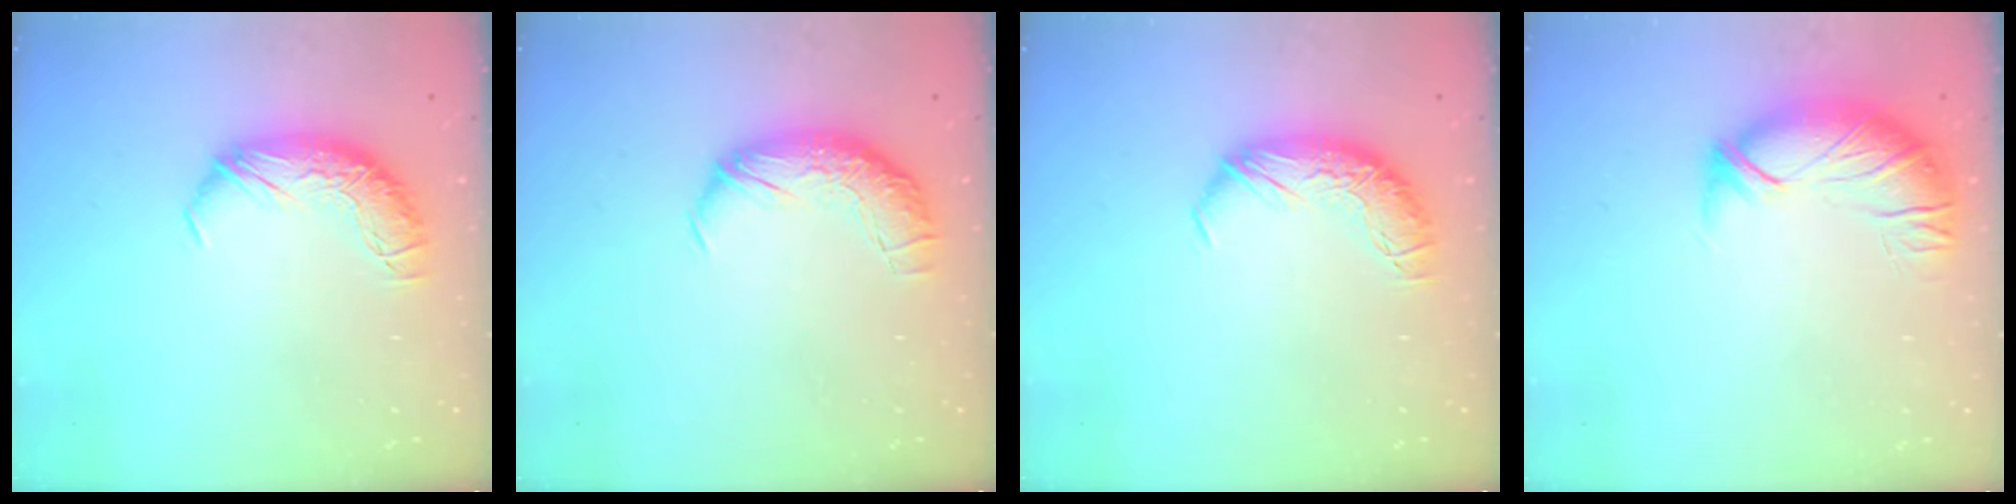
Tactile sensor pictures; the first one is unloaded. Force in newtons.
{"total": 2.4, "press": 1.1, "slide": 2.1}
{"total": 0.0}
{"total": 3.0, "press": 1.5, "slide": 2.6}